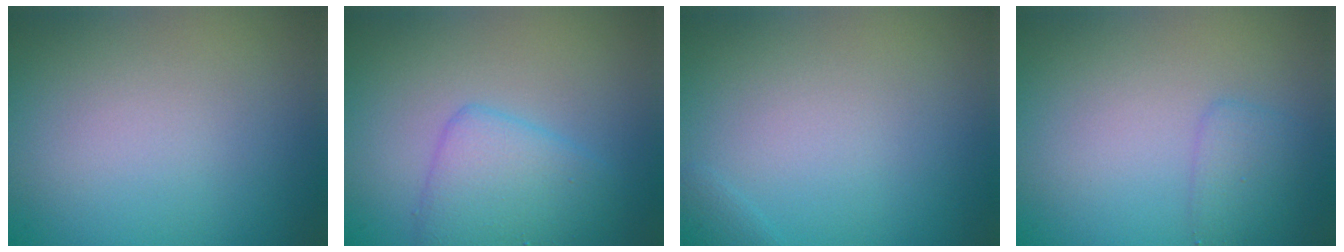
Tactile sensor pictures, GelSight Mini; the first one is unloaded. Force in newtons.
{"total": 3.7, "press": 3.7, "slide": 0.1}
{"total": 0.7, "press": 0.7, "slide": 0.1}
{"total": 1.7, "press": 1.7, "slide": 0.2}